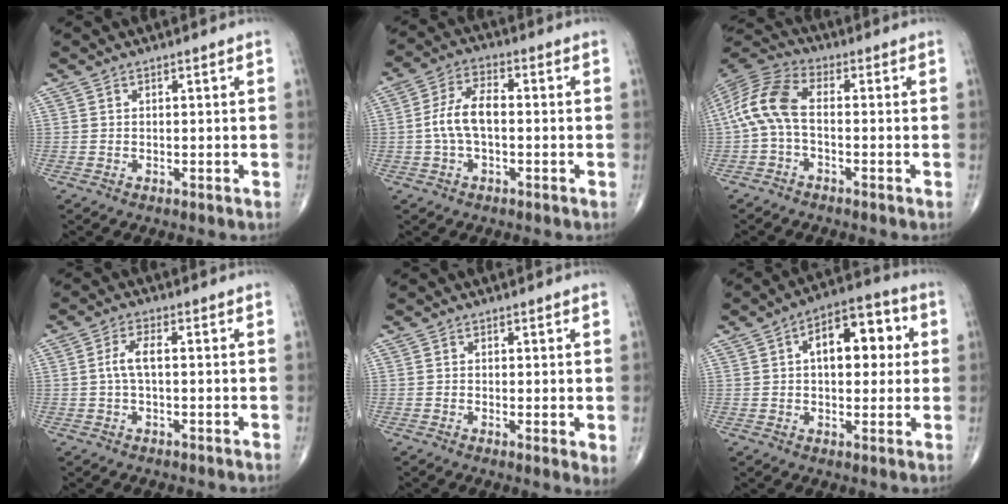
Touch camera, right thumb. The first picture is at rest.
{"total": 7.6, "force": [-0.7, 3.8, 6.6], "torque": [-0.139, 0.025, -0.019]}
{"total": 9.8, "force": [-0.9, 4.9, 8.5], "torque": [-0.185, 0.030, -0.029]}
{"total": 3.8, "force": [0.1, 1.4, 3.5], "torque": [-0.082, 0.009, -0.002]}
{"total": 2.7, "force": [0.2, 0.7, 2.6], "torque": [-0.042, -0.010, 0.001]}
{"total": 13.0, "force": [2.7, 7.0, 10.6], "torque": [-0.118, 0.021, 0.033]}